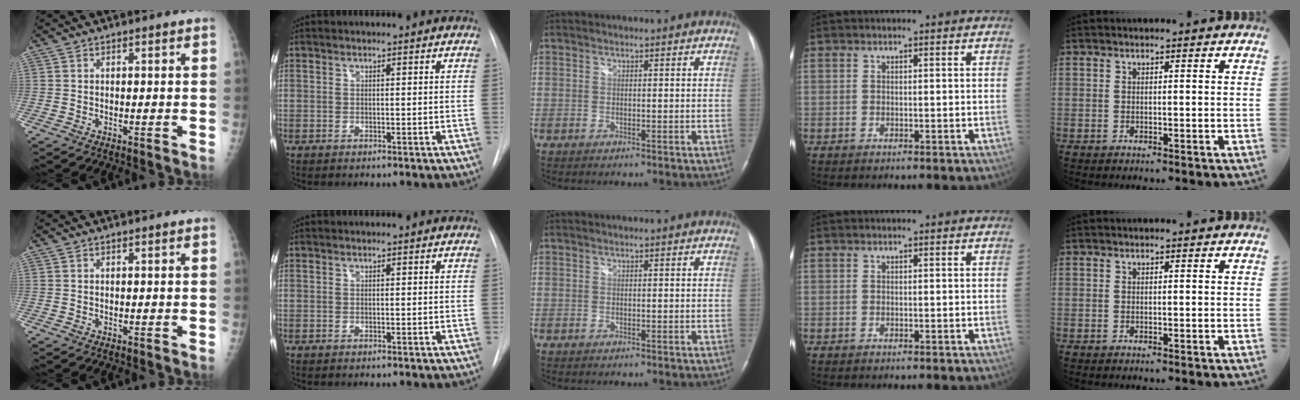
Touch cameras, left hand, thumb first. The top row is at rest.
{}